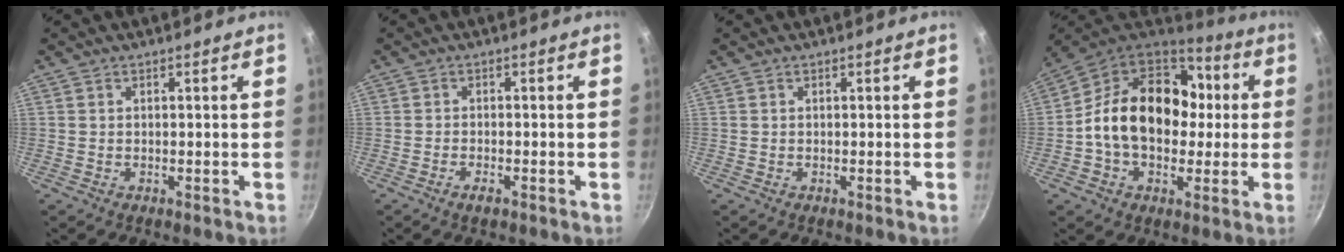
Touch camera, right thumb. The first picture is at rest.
{"total": 2.0, "force": [-1.2, 0.8, 1.4], "torque": [-0.033, 0.009, -0.027]}
{"total": 0.0}
{"total": 21.7, "force": [1.0, 15.9, 14.7], "torque": [-0.213, 0.039, 0.007]}